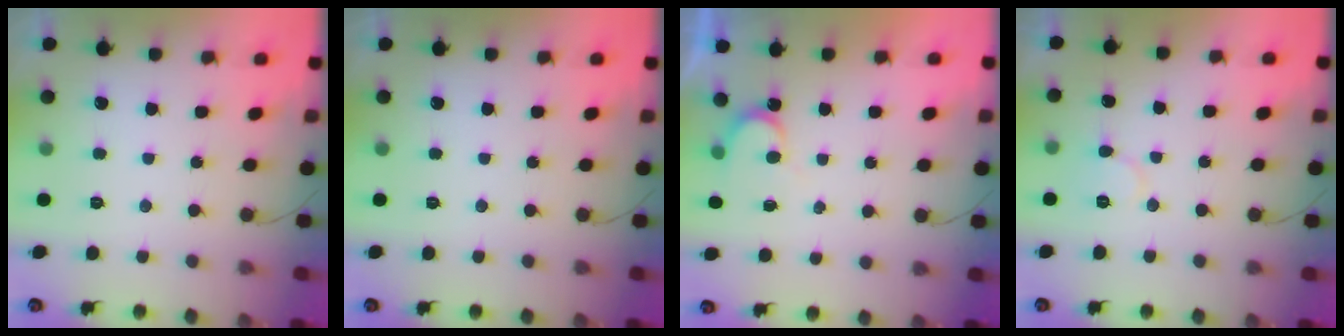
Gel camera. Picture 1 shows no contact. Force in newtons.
{"total": 0.0}
{"total": 3.9, "press": 3.9, "slide": 0.4}
{"total": 6.8, "press": 6.8, "slide": 0.7}